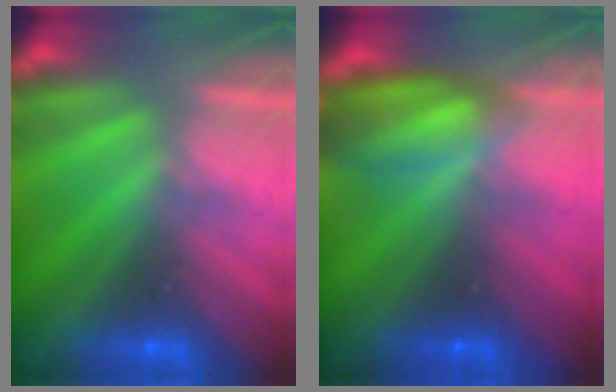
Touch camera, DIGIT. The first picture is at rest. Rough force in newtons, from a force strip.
{"total": 7.7}